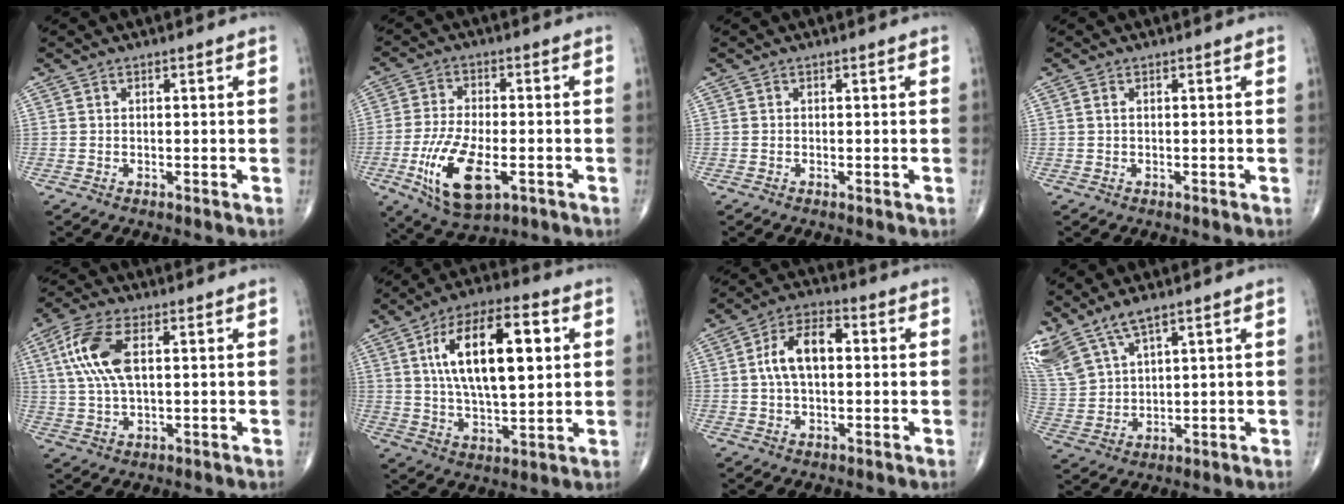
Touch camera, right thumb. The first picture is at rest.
{"total": 13.4, "force": [-4.3, 6.0, 11.2], "torque": [-0.218, -0.001, -0.070]}
{"total": 0.0}
{"total": 0.7, "force": [0.2, 0.3, 0.6], "torque": [-0.015, 0.005, 0.004]}
{"total": 10.8, "force": [2.7, 4.9, 9.2], "torque": [-0.209, 0.006, 0.053]}
{"total": 19.1, "force": [4.8, 8.0, 16.6], "torque": [-0.271, 0.001, 0.080]}
{"total": 9.2, "force": [0.9, 5.1, 7.7], "torque": [-0.142, 0.023, 0.010]}
{"total": 11.0, "force": [8.0, 3.8, 6.5], "torque": [-0.149, -0.022, 0.177]}